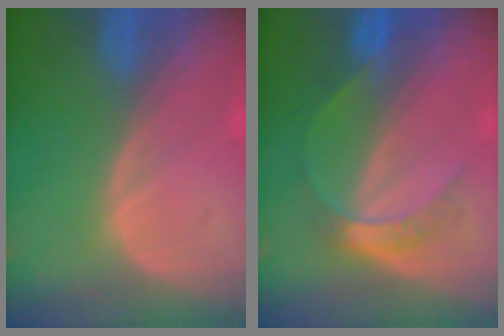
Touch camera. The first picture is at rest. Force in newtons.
{"total": 4.8, "press": 4.6, "slide": 1.1}